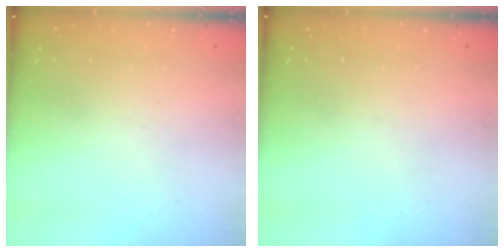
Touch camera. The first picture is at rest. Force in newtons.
{"total": 0.0}